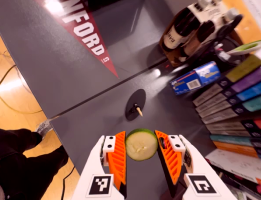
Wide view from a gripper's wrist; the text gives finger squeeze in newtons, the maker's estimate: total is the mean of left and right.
{"total": 10.2, "left": 10.3, "right": 10.0}